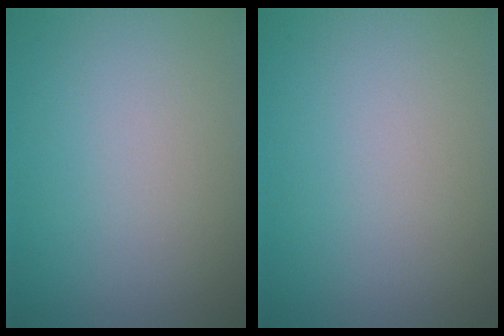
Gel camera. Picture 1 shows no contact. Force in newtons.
{"total": 0.0}